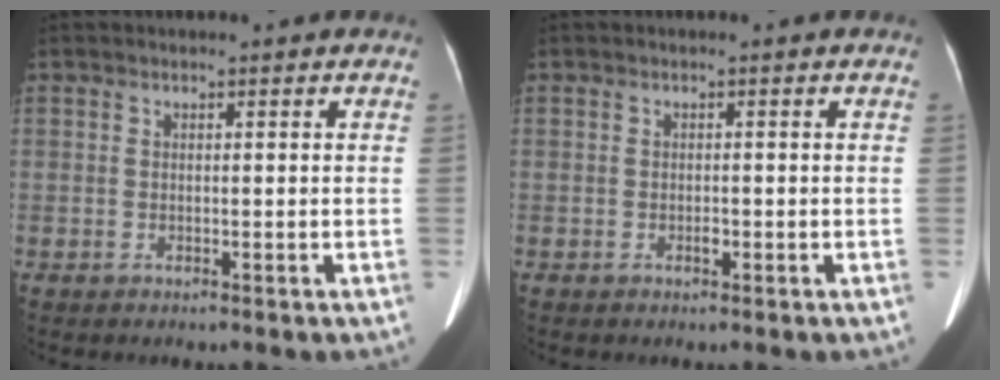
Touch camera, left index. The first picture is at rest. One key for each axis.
{"total": 0.7, "fx": -0.3, "fy": 0.3, "fz": 0.5, "tx": -0.011, "ty": 0.000, "tz": -0.004}